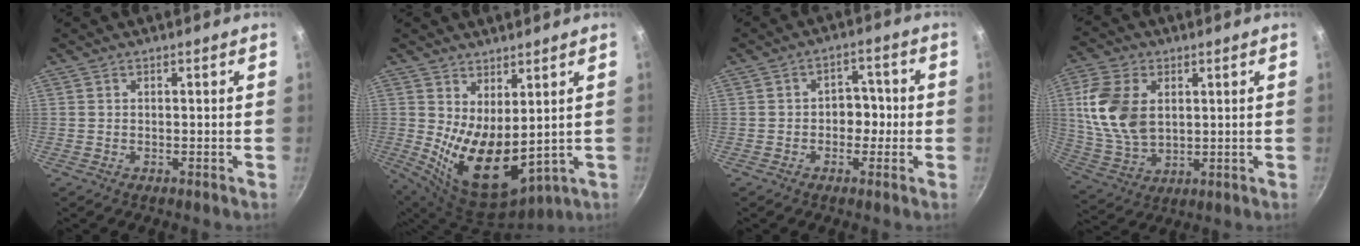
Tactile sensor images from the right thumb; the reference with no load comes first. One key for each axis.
{"total": 12.7, "fx": 2.0, "fy": 6.8, "fz": 10.6, "tx": -0.157, "ty": -0.048, "tz": 0.058}
{"total": 5.0, "fx": -0.8, "fy": 3.9, "fz": 3.0, "tx": 0.006, "ty": 0.017, "tz": -0.017}
{"total": 13.9, "fx": 2.9, "fy": 9.1, "fz": 10.1, "tx": -0.187, "ty": -0.010, "tz": 0.064}